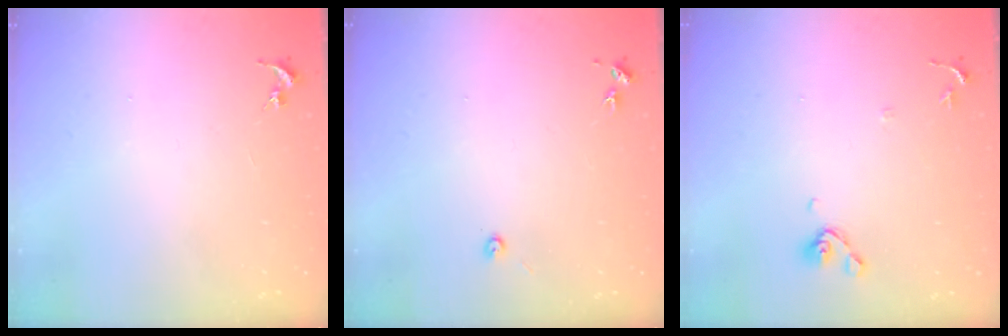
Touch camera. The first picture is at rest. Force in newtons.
{"total": 2.0, "press": 2.0, "slide": 0.3}
{"total": 7.2, "press": 6.8, "slide": 2.3}